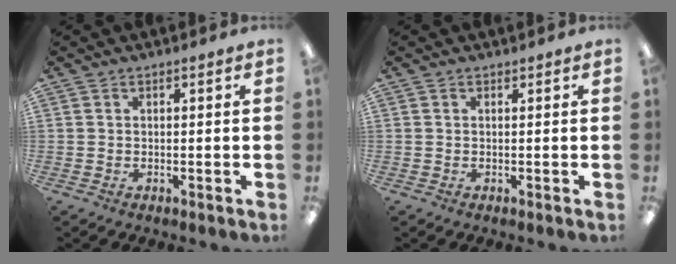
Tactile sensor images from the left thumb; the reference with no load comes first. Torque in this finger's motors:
{"motor_torque": [-0.04, 0.04, -0.17, 0.03, 0.02]}